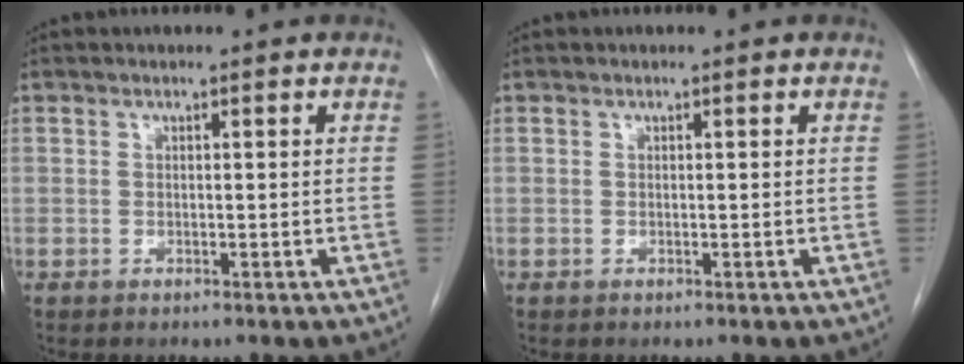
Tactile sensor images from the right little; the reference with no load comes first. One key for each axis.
{"total": 0.0}